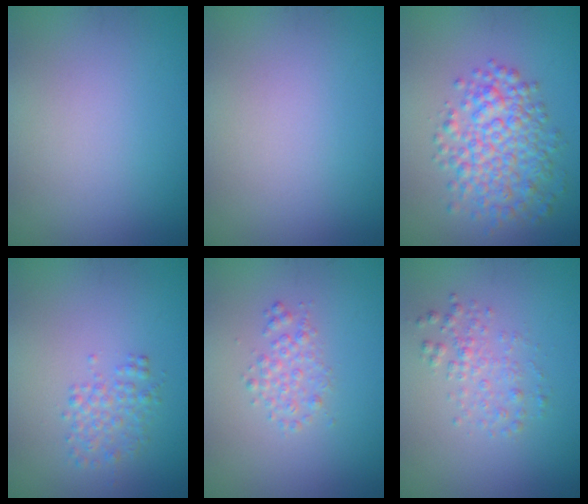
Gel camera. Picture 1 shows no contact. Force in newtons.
{"total": 0.0}
{"total": 5.6, "press": 5.6, "slide": 0.1}
{"total": 2.0, "press": 2.0, "slide": 0.0}
{"total": 1.7, "press": 1.7, "slide": 0.0}
{"total": 2.0, "press": 2.0, "slide": 0.1}